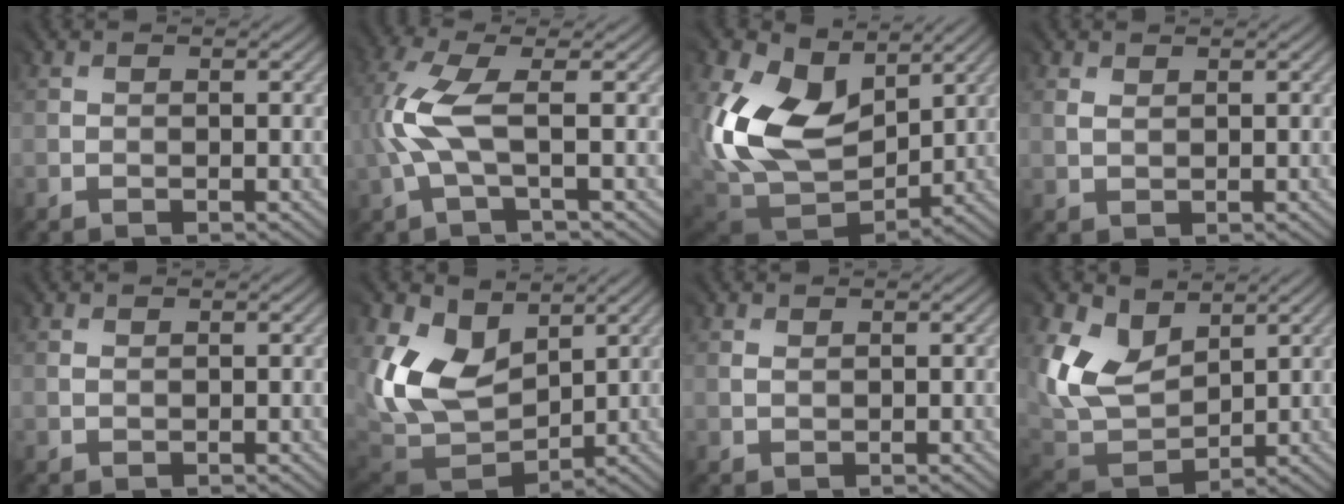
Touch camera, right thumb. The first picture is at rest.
{"total": 5.4, "force": [0.4, 1.3, 5.2], "torque": [-0.131, 0.024, 0.000]}
{"total": 15.3, "force": [5.8, 11.0, 8.9], "torque": [-0.213, -0.001, 0.125]}
{"total": 1.9, "force": [1.7, 0.9, -0.2], "torque": [0.004, 0.002, 0.037]}
{"total": 1.0, "force": [0.8, 0.5, -0.1], "torque": [0.004, 0.000, 0.019]}
{"total": 12.2, "force": [5.8, 8.8, 6.3], "torque": [-0.169, 0.005, 0.115]}
{"total": 1.6, "force": [1.4, 0.9, -0.1], "torque": [0.005, 0.000, 0.032]}
{"total": 9.4, "force": [5.5, 6.3, 4.2], "torque": [-0.130, 0.009, 0.109]}